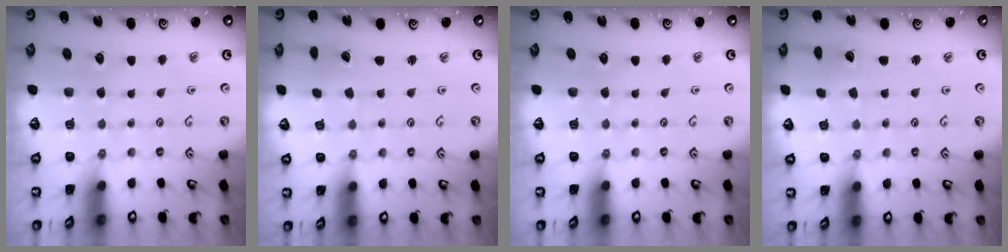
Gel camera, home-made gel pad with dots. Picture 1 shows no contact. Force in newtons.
{"total": 1.0, "press": 1.0, "slide": 0.1}
{"total": 0.0}
{"total": 2.6, "press": 2.6, "slide": 0.1}